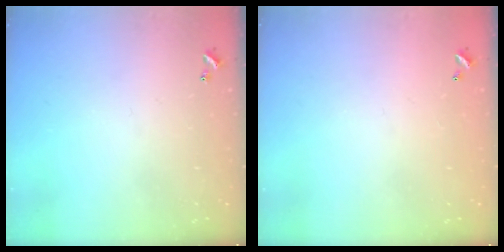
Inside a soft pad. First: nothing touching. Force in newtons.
{"total": 2.8, "press": 2.8, "slide": 0.1}